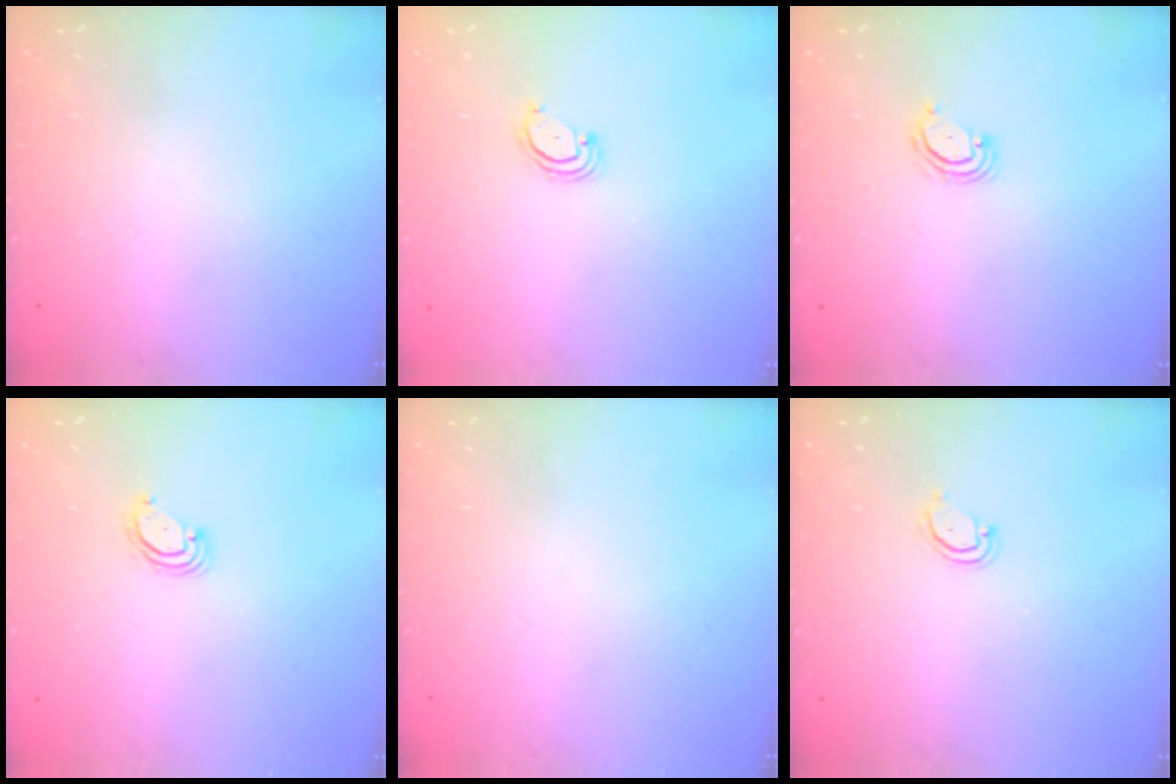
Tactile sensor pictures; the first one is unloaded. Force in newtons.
{"total": 2.5, "press": 2.5, "slide": 0.3}
{"total": 3.6, "press": 3.6, "slide": 0.4}
{"total": 2.9, "press": 2.9, "slide": 0.3}
{"total": 0.0}
{"total": 2.5, "press": 2.5, "slide": 0.1}